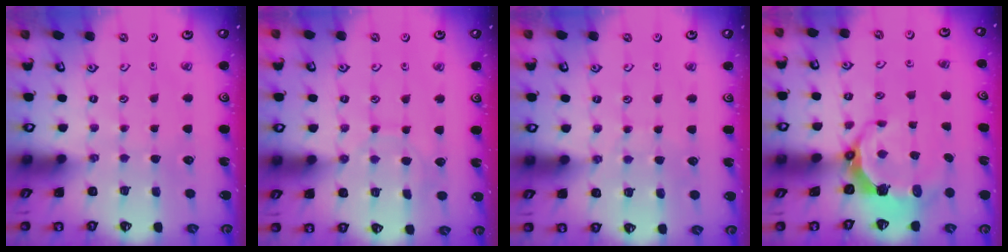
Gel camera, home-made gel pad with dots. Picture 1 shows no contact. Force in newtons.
{"total": 7.2, "press": 7.2, "slide": 0.6}
{"total": 3.7, "press": 3.7, "slide": 0.4}
{"total": 7.4, "press": 5.6, "slide": 4.8}